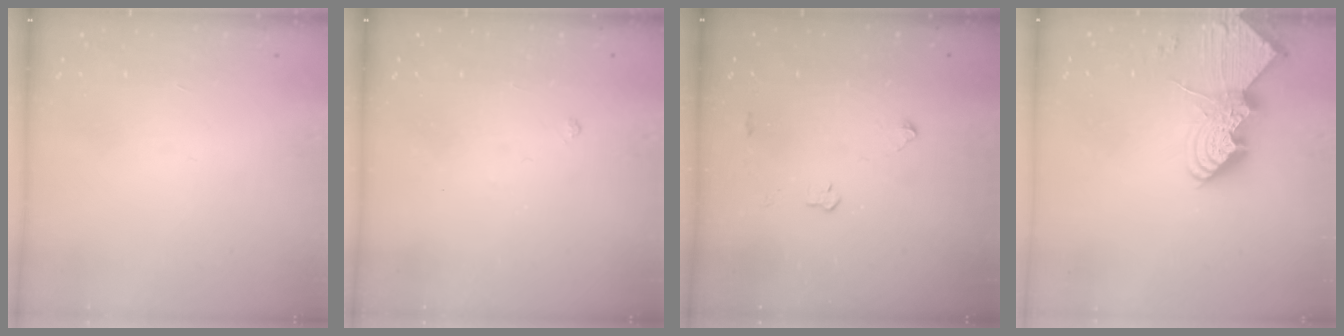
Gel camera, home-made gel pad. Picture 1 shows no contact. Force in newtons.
{"total": 2.9, "press": 2.8, "slide": 0.5}
{"total": 2.9, "press": 2.9, "slide": 0.5}
{"total": 13.7, "press": 13.7, "slide": 1.2}